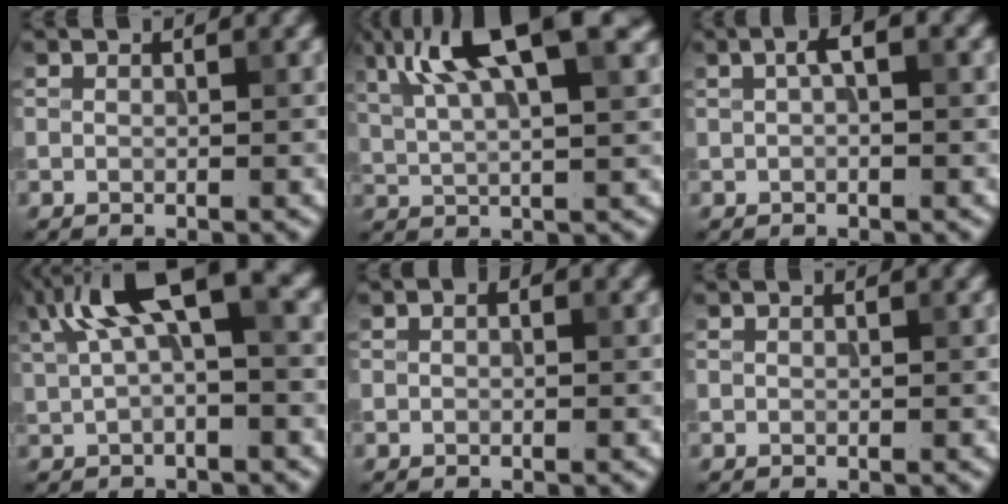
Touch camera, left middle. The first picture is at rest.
{"total": 10.8, "force": [5.2, 3.2, 8.9], "torque": [-0.149, 0.017, 0.079]}
{"total": 1.9, "force": [0.5, 0.6, 1.7], "torque": [-0.032, 0.009, 0.006]}
{"total": 7.9, "force": [3.0, 2.7, 6.8], "torque": [-0.129, 0.018, 0.050]}
{"total": 0.6, "force": [0.2, 0.4, 0.4], "torque": [-0.003, 0.000, -0.001]}
{"total": 0.0}